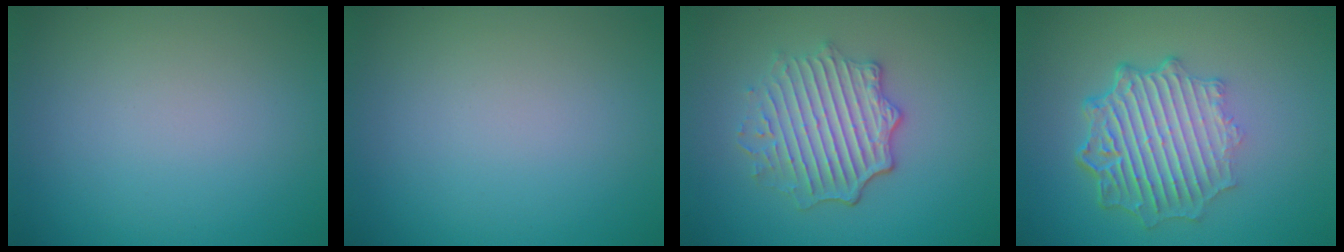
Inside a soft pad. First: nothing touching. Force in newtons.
{"total": 0.0}
{"total": 4.9, "press": 4.1, "slide": 2.8}
{"total": 6.9, "press": 5.0, "slide": 4.7}